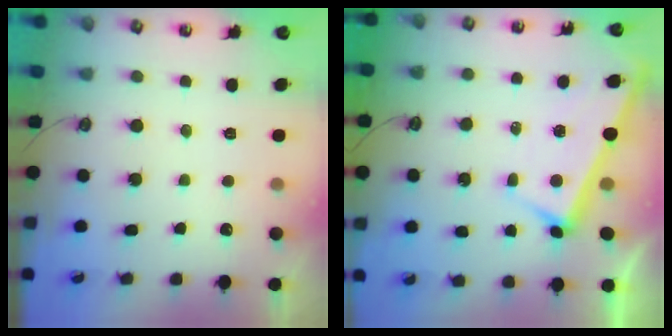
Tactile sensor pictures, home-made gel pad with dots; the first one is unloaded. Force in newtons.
{"total": 3.0, "press": 3.0, "slide": 0.2}